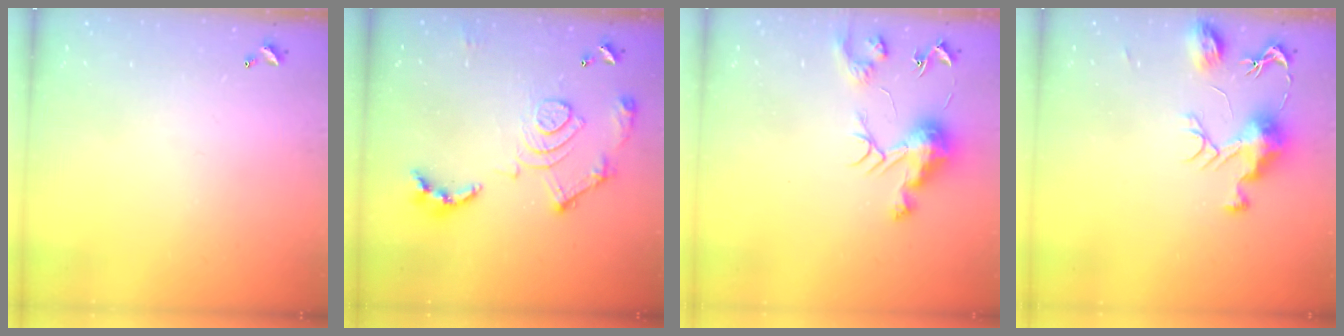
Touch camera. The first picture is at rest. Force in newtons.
{"total": 16.8, "press": 16.7, "slide": 1.6}
{"total": 10.0, "press": 10.0, "slide": 0.6}
{"total": 9.4, "press": 9.4, "slide": 0.3}